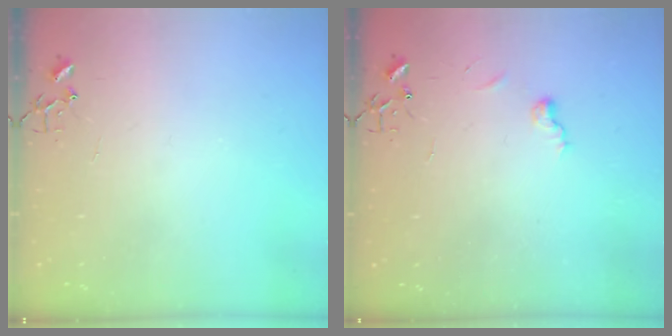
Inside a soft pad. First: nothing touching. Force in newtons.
{"total": 5.5, "press": 5.5, "slide": 0.6}